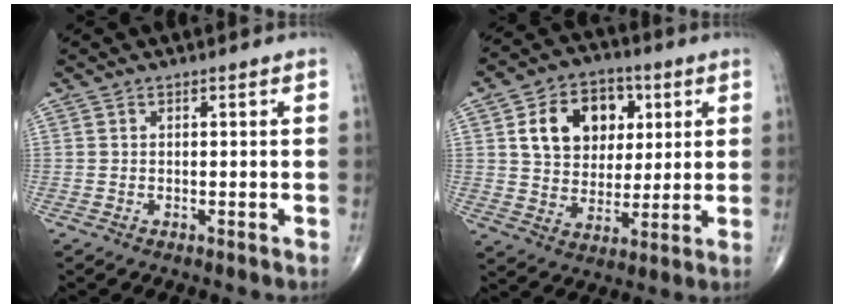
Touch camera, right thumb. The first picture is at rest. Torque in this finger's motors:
{"motor_torque": [0.45, 2.98, 0.71, 0.18, 0.09]}